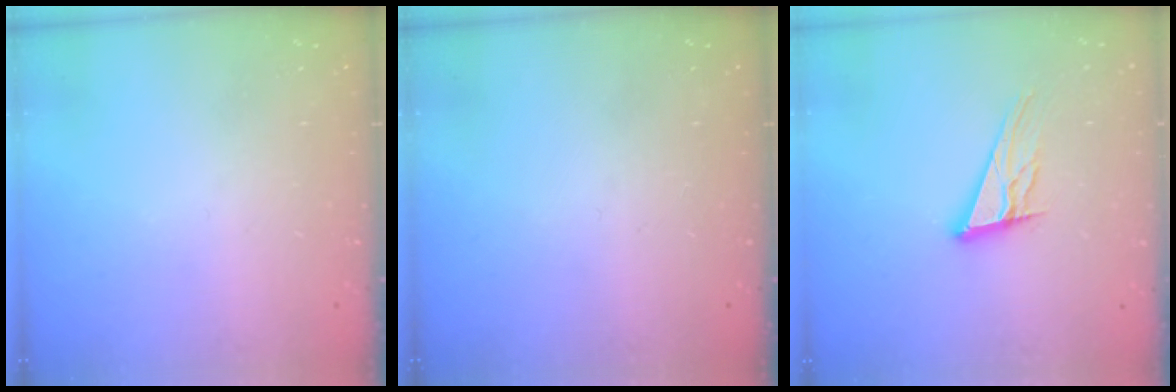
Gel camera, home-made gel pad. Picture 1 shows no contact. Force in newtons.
{"total": 0.0}
{"total": 13.0, "press": 12.7, "slide": 2.8}